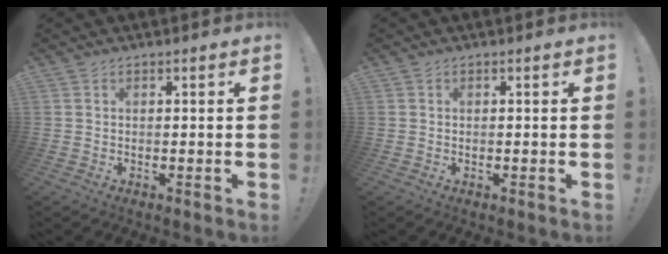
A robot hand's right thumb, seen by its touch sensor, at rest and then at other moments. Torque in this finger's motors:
{"motor_torque": [-0.04, 0.11, -0.37, 0.07, 0.06]}